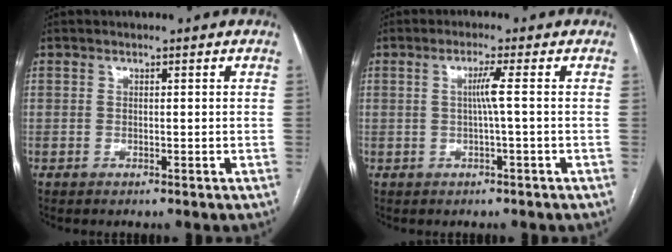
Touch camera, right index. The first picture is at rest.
{"total": 2.6, "force": [0.1, -0.8, 2.5], "torque": [-0.047, 0.001, 0.003]}